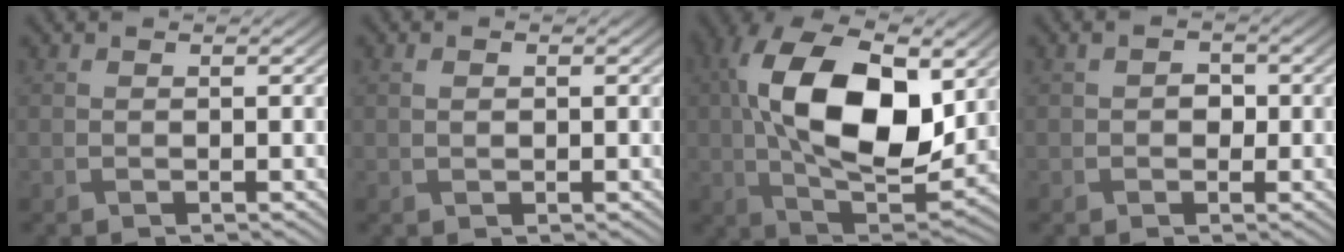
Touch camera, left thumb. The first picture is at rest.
{"total": 0.9, "force": [0.2, 0.5, 0.7], "torque": [-0.014, 0.002, 0.005]}
{"total": 17.7, "force": [2.6, 9.7, 14.6], "torque": [-0.282, 0.011, 0.038]}
{"total": 1.7, "force": [-0.1, 1.4, 0.9], "torque": [-0.020, -0.003, -0.003]}